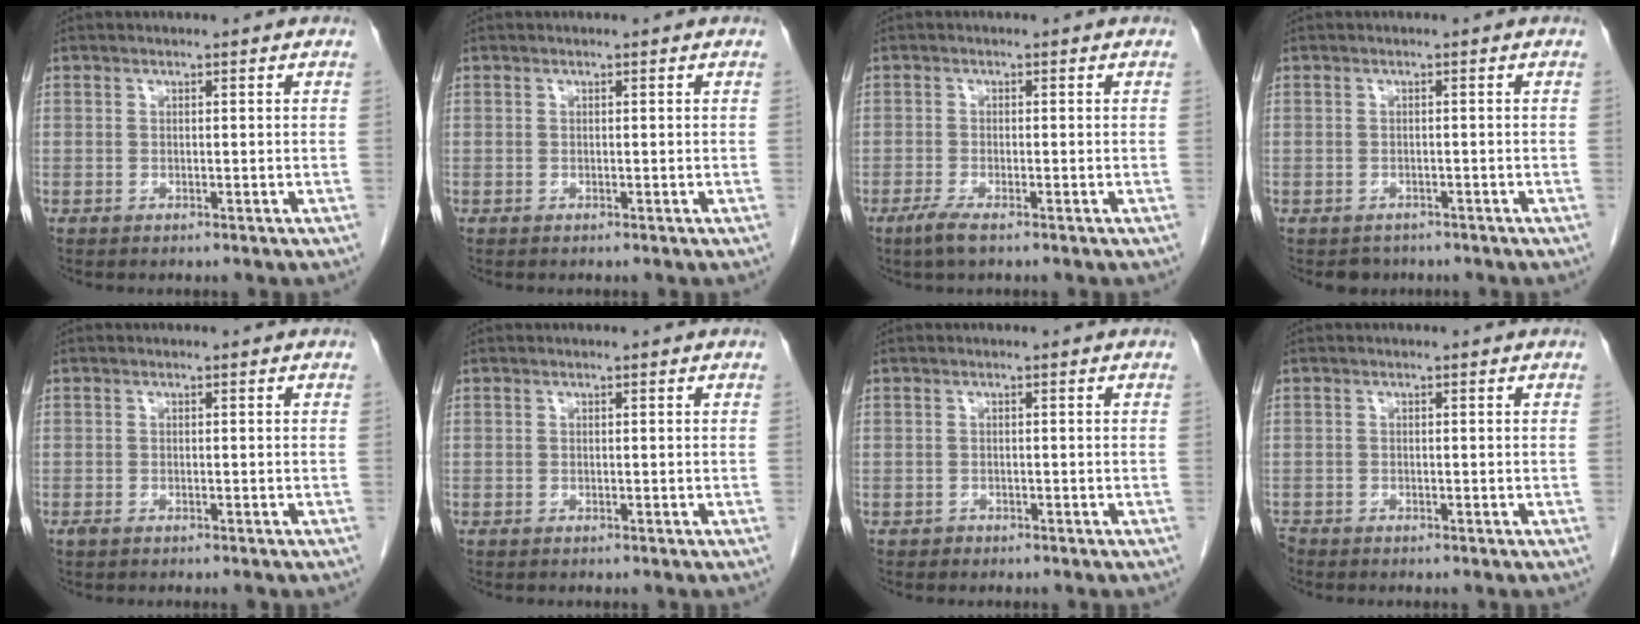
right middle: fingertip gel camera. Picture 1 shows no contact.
{"total": 0.0}
{"total": 2.6, "force": [-1.7, 0.2, 1.9], "torque": [-0.047, -0.007, -0.036]}
{"total": 2.1, "force": [-1.7, 1.3, 0.0], "torque": [-0.008, 0.002, -0.024]}
{"total": 1.2, "force": [-0.9, 0.4, 0.7], "torque": [-0.015, -0.003, -0.013]}
{"total": 0.0}
{"total": 0.0}
{"total": 1.1, "force": [-1.0, 0.4, 0.1], "torque": [-0.004, -0.002, -0.020]}